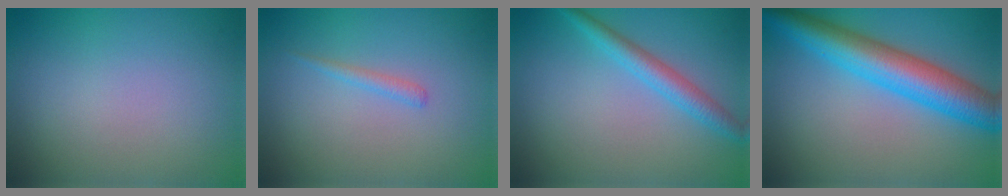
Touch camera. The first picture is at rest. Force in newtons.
{"total": 0.9, "press": 0.9, "slide": 0.1}
{"total": 2.7, "press": 2.7, "slide": 0.1}
{"total": 7.4, "press": 7.4, "slide": 0.1}